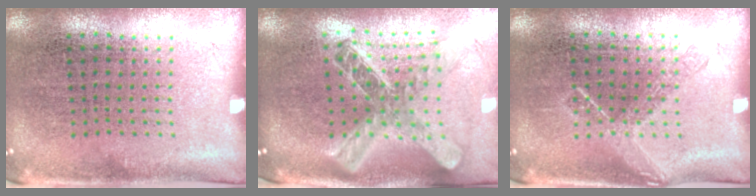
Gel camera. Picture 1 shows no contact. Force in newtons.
{"total": 2.6, "press": 1.9, "slide": 1.7}
{"total": 1.0, "press": 0.9, "slide": 0.2}